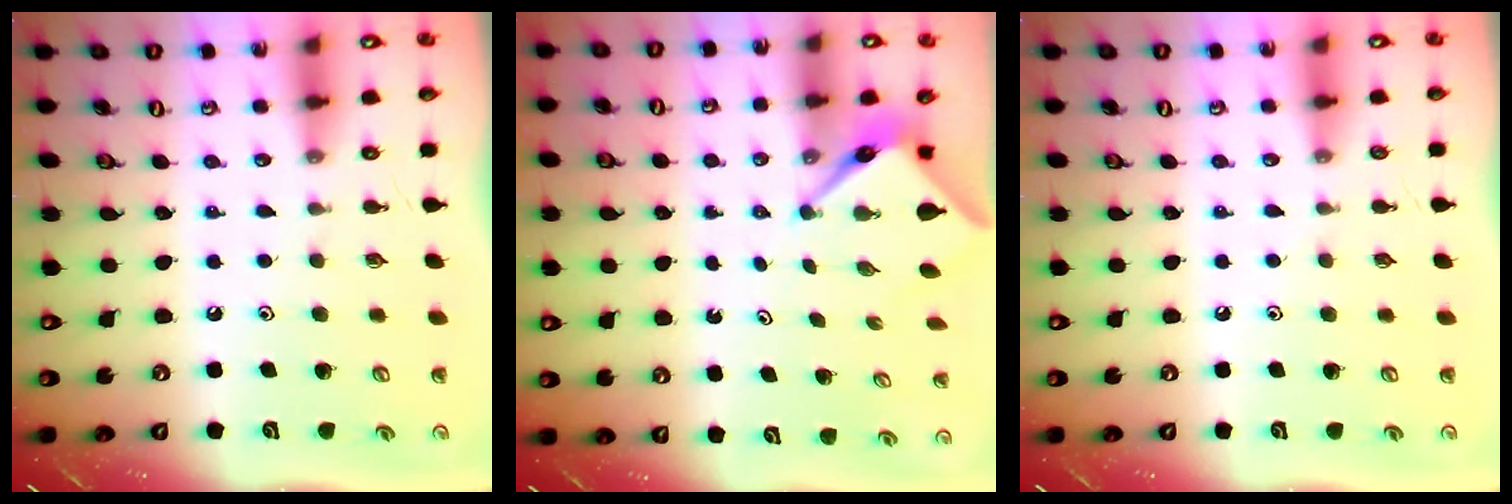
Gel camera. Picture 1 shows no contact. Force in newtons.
{"total": 3.9, "press": 3.9, "slide": 0.2}
{"total": 2.7, "press": 2.7, "slide": 0.3}